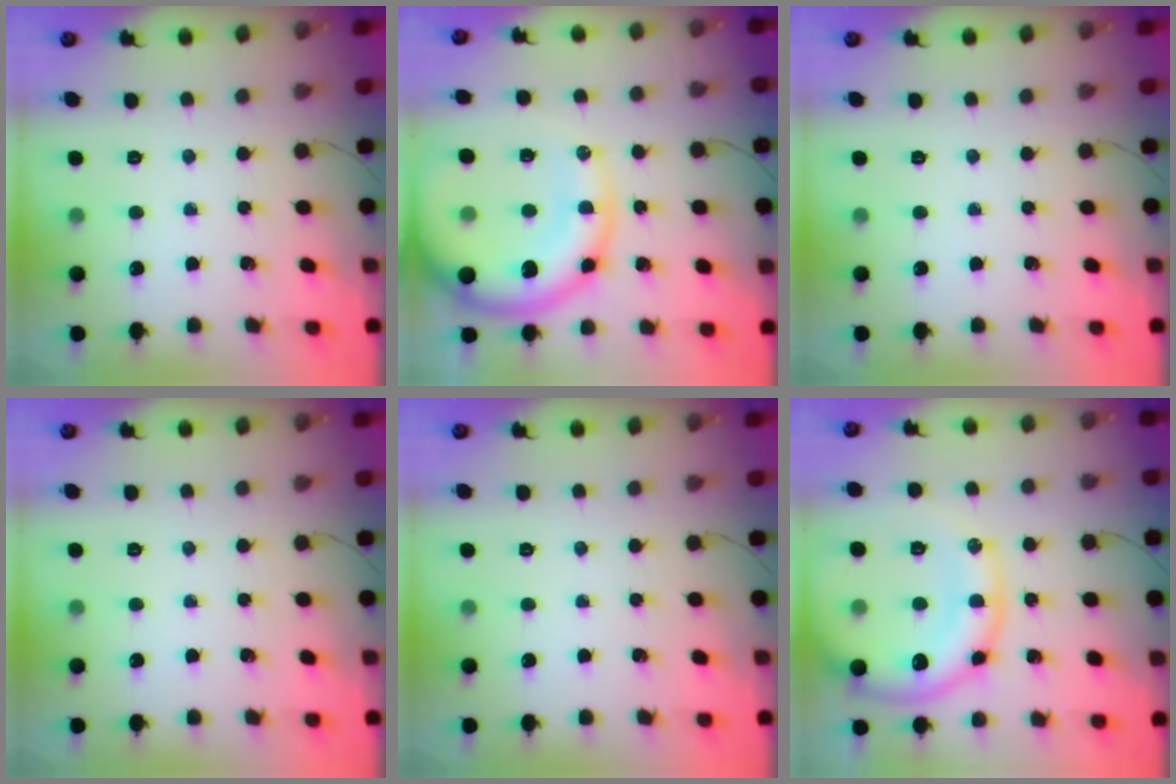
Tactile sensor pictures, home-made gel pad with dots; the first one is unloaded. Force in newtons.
{"total": 19.2, "press": 18.6, "slide": 4.5}
{"total": 0.0}
{"total": 0.0}
{"total": 0.0}
{"total": 16.2, "press": 16.0, "slide": 2.4}